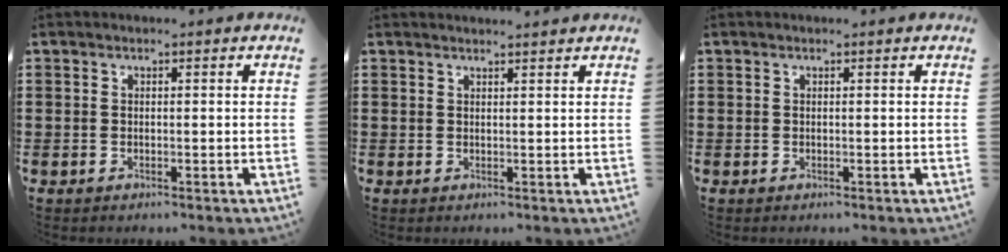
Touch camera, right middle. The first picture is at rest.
{"total": 0.9, "force": [0.9, -0.1, 0.1], "torque": [-0.004, -0.002, 0.018]}
{"total": 0.0}